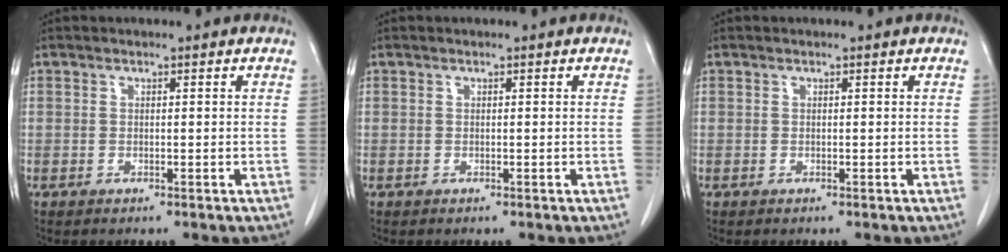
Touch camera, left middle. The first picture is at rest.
{"total": 0.0}
{"total": 0.0}